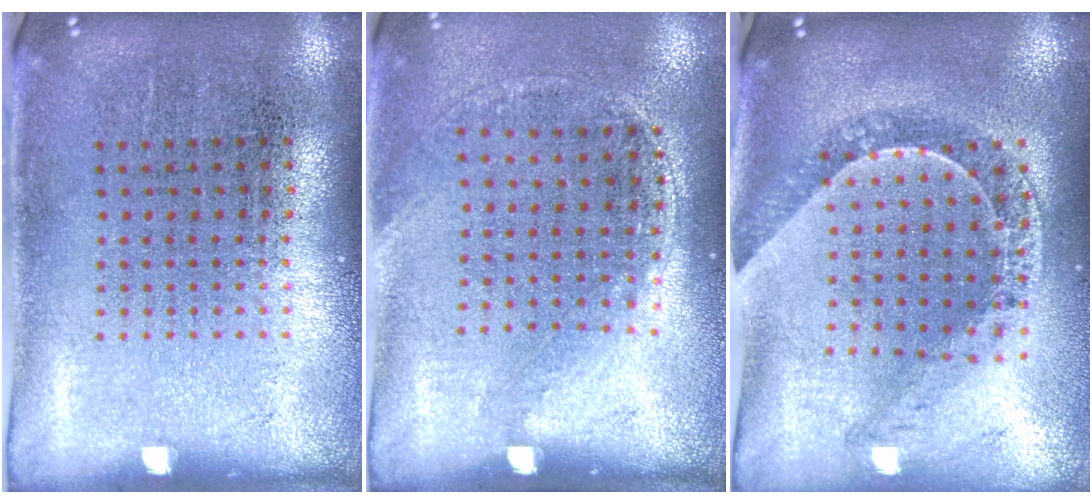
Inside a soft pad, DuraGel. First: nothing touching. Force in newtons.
{"total": 1.4, "press": 1.0, "slide": 1.0}
{"total": 1.0, "press": 1.0, "slide": 0.3}